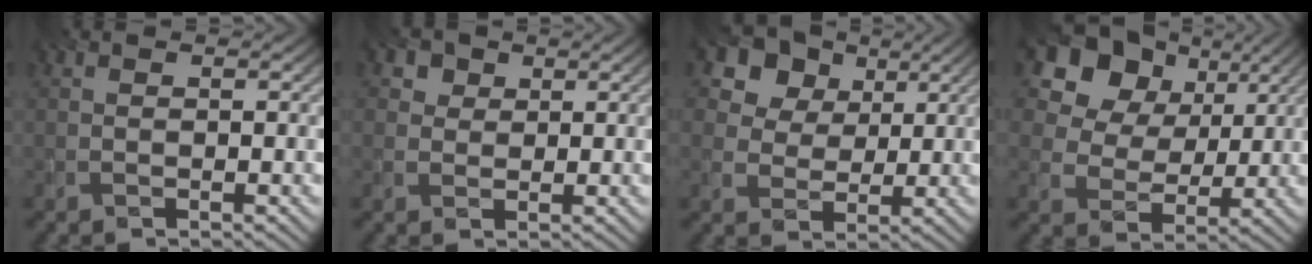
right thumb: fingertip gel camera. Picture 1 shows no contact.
{"total": 3.2, "force": [1.8, 2.4, 1.2], "torque": [-0.034, -0.010, 0.035]}
{"total": 12.3, "force": [6.7, 8.8, 5.4], "torque": [-0.148, 0.013, 0.129]}
{"total": 13.3, "force": [6.9, 9.5, 6.4], "torque": [-0.158, 0.036, 0.114]}